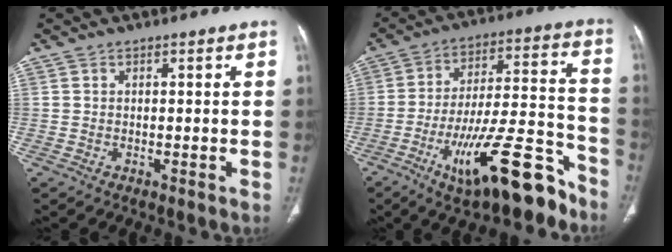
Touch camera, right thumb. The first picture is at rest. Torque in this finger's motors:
{"motor_torque": [0.14, 0.31, 0.88, -1.05, 0.13]}